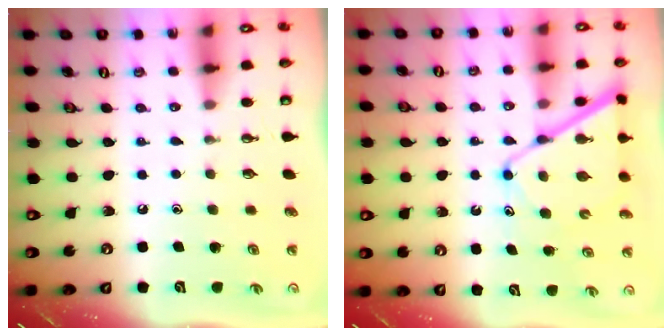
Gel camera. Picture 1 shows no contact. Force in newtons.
{"total": 11.5, "press": 11.5, "slide": 1.0}